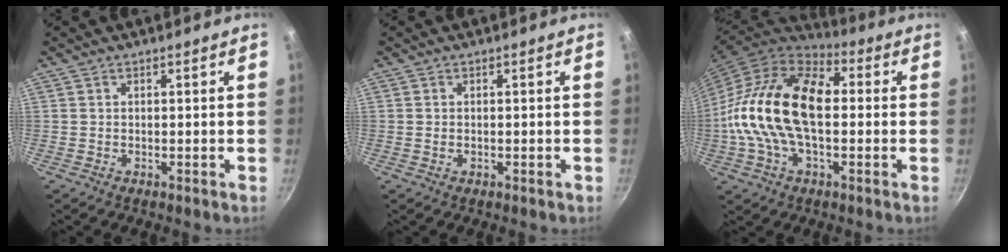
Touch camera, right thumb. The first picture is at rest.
{"total": 0.6, "force": [-0.1, 0.4, 0.5], "torque": [-0.008, 0.002, -0.003]}
{"total": 22.4, "force": [0.1, 13.0, 18.3], "torque": [-0.331, 0.033, -0.016]}